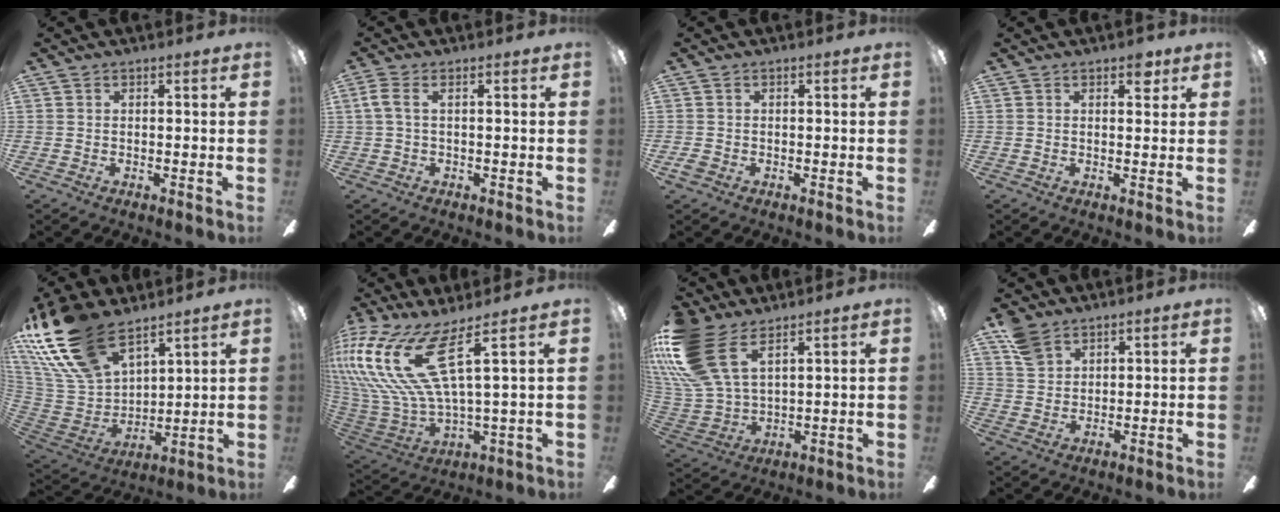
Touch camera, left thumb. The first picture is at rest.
{"total": 3.8, "force": [0.5, 1.5, 3.4], "torque": [-0.072, 0.006, 0.006]}
{"total": 1.7, "force": [-0.6, 1.4, 0.8], "torque": [-0.012, 0.005, -0.011]}
{"total": 3.4, "force": [2.1, 1.8, 2.1], "torque": [-0.011, -0.007, 0.030]}
{"total": 22.6, "force": [15.7, 11.0, 12.0], "torque": [-0.288, -0.081, 0.289]}
{"total": 22.4, "force": [10.3, 8.3, 18.1], "torque": [-0.411, -0.054, 0.174]}
{"total": 19.5, "force": [11.0, 10.3, 12.5], "torque": [-0.294, -0.049, 0.204]}
{"total": 7.2, "force": [5.1, 4.2, 2.7], "torque": [-0.063, -0.009, 0.101]}